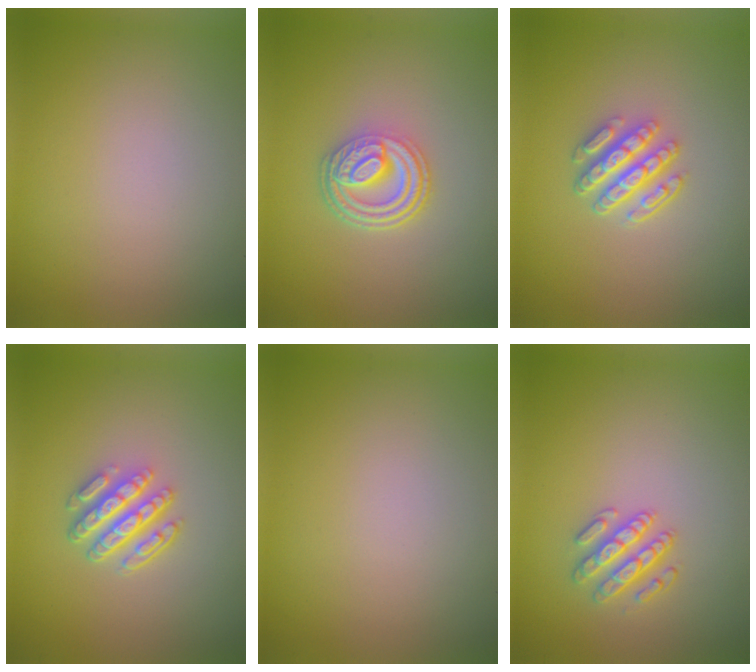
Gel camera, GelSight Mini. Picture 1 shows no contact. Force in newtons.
{"total": 4.9, "press": 3.6, "slide": 3.3}
{"total": 4.5, "press": 3.6, "slide": 2.7}
{"total": 4.7, "press": 3.5, "slide": 3.1}
{"total": 0.0}
{"total": 2.6, "press": 2.6, "slide": 0.5}